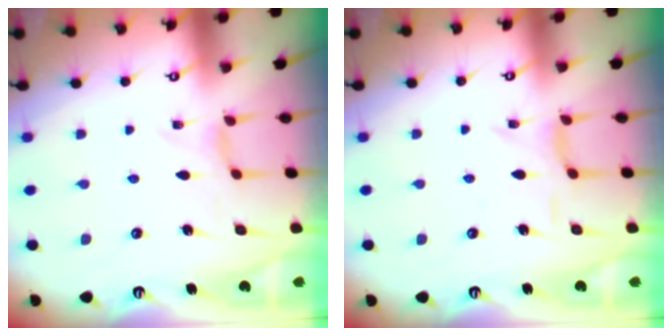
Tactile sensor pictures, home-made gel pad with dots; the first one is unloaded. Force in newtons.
{"total": 2.3, "press": 2.3, "slide": 0.5}